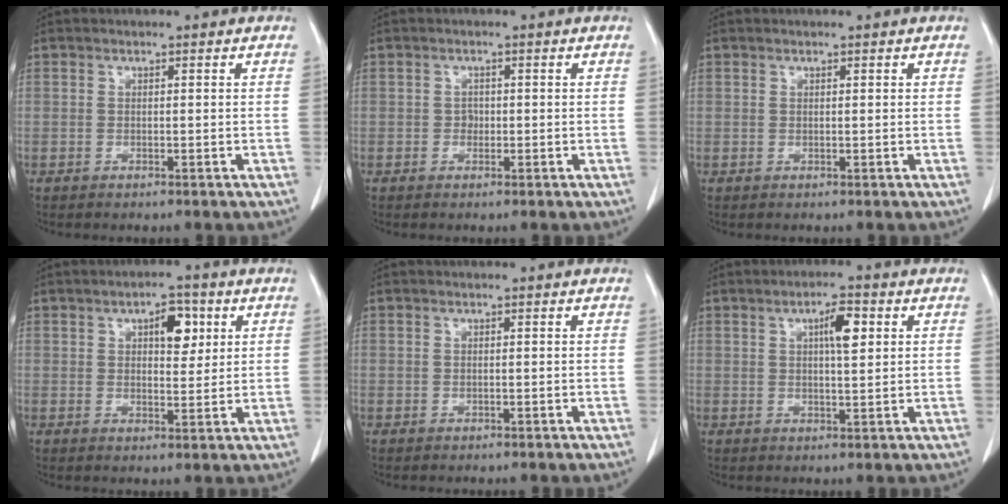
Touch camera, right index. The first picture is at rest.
{"total": 1.1, "force": [-0.2, 0.9, 0.5], "torque": [-0.002, 0.005, -0.005]}
{"total": 0.0}
{"total": 5.4, "force": [2.0, 2.5, 4.3], "torque": [-0.063, 0.007, 0.031]}
{"total": 0.0}
{"total": 4.7, "force": [1.6, 1.0, 4.3], "torque": [-0.073, 0.005, 0.027]}